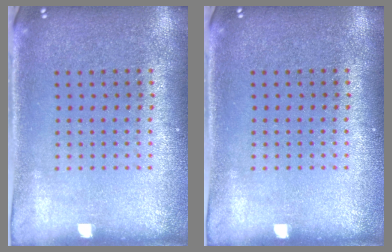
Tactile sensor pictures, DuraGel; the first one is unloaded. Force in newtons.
{"total": 0.0}